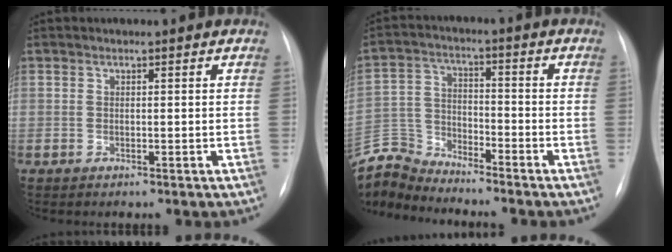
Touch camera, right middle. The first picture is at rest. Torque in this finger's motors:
{"motor_torque": [0.67, -0.86, 0.04, 0.01]}